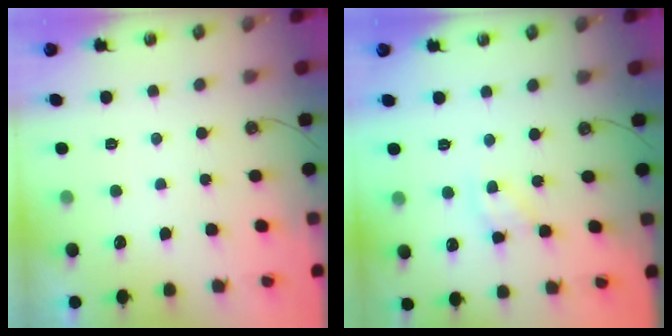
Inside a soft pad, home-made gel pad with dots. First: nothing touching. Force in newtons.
{"total": 7.1, "press": 7.1, "slide": 0.1}